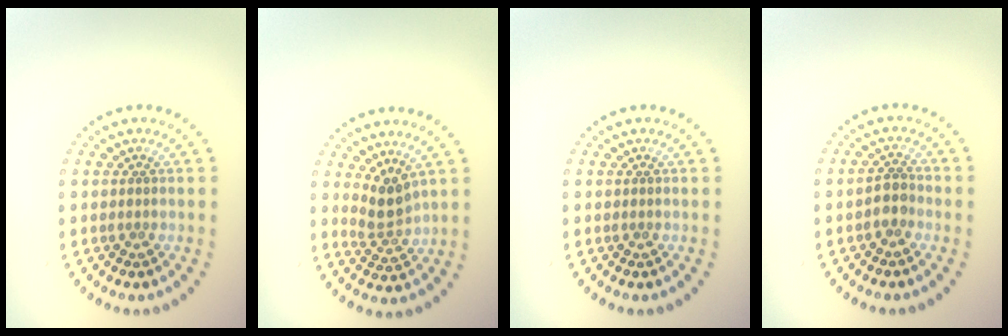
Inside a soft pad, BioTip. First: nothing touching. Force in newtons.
{"total": 2.5, "press": 1.8, "slide": 1.7}
{"total": 0.0}
{"total": 1.9, "press": 1.6, "slide": 1.0}